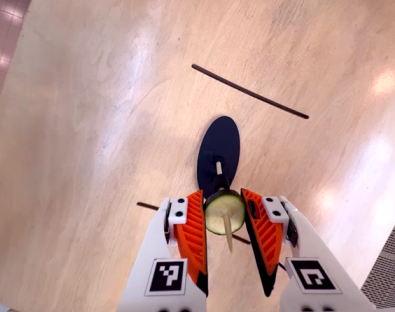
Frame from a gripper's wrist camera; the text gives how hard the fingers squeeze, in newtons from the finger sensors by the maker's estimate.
{"total": 10.0, "left": 10.4, "right": 9.7}